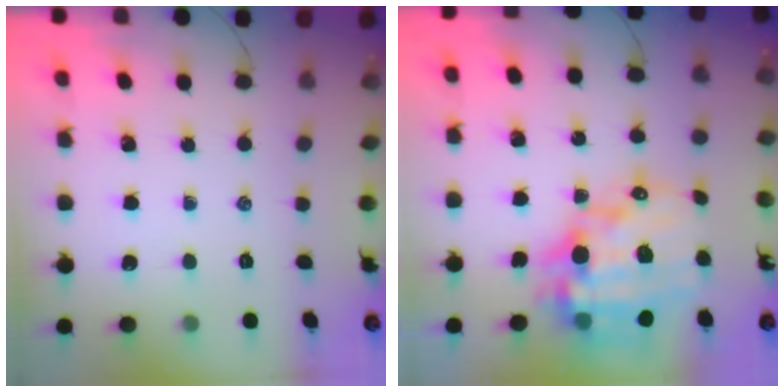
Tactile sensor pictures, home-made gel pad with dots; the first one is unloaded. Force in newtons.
{"total": 19.7, "press": 19.2, "slide": 4.4}